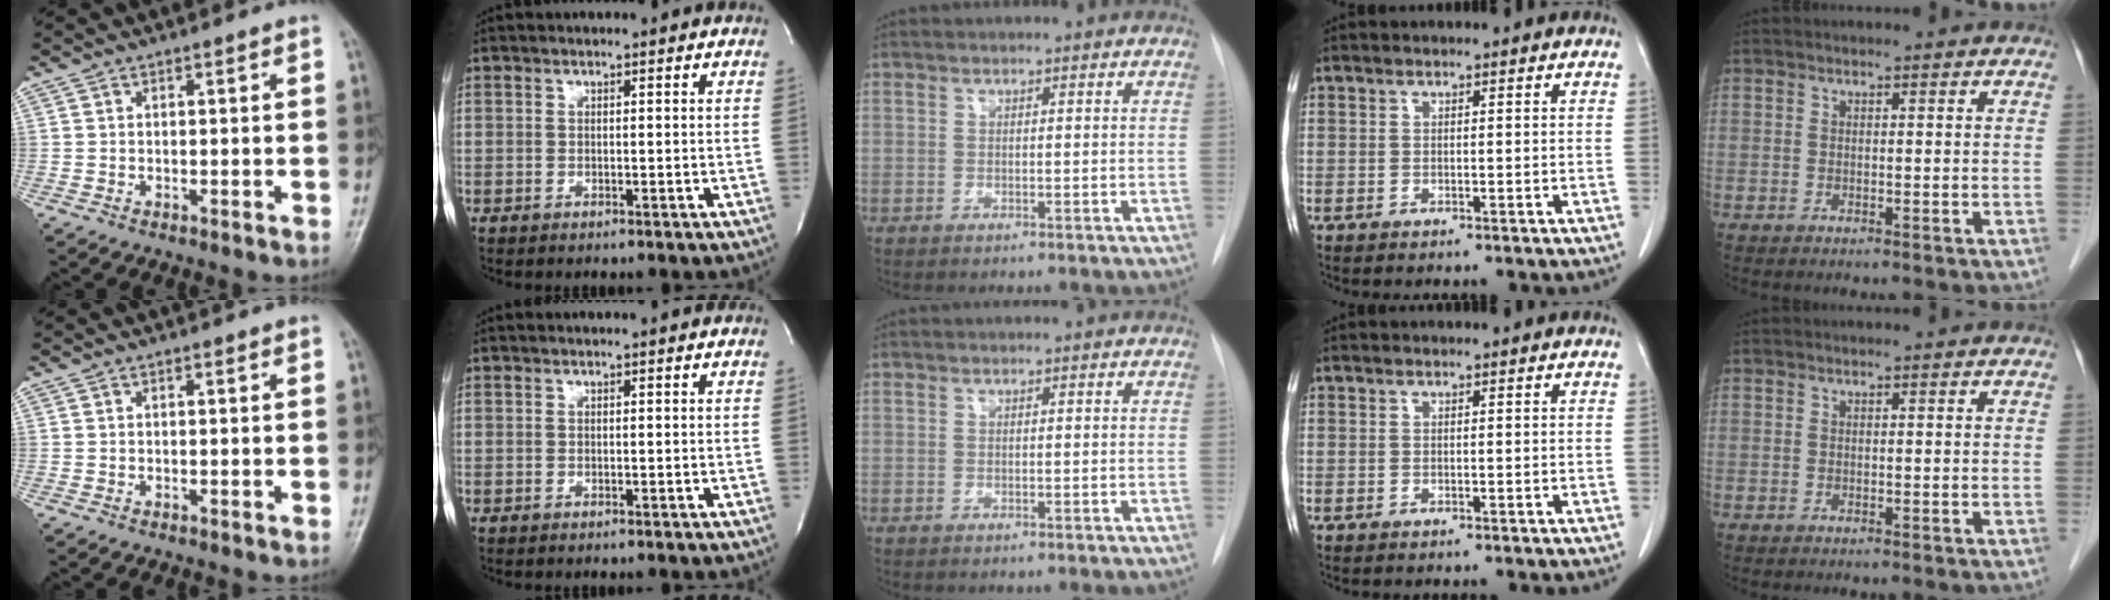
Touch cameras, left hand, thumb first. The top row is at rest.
{}